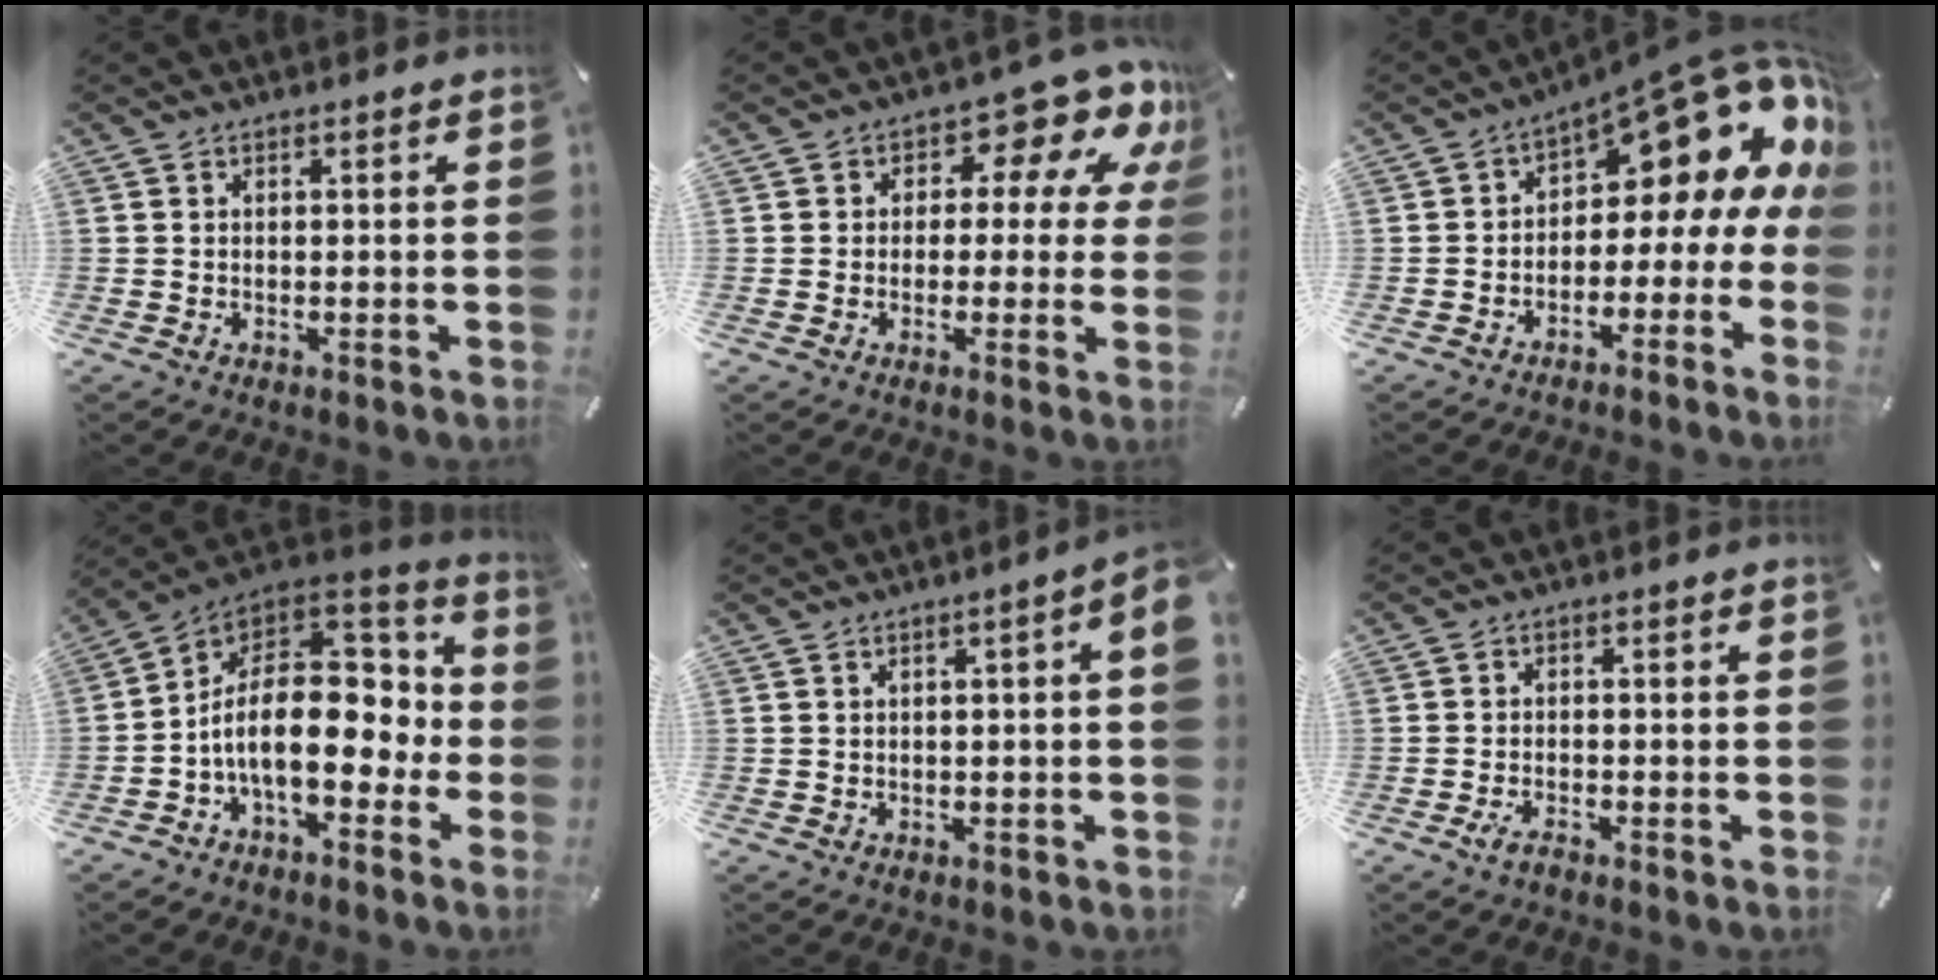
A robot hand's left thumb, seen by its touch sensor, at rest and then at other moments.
{"total": 11.7, "force": [5.9, 6.2, 7.9], "torque": [-0.101, -0.043, 0.099]}
{"total": 13.3, "force": [8.3, 5.9, 8.6], "torque": [-0.101, -0.078, 0.130]}
{"total": 19.2, "force": [-1.7, 11.3, 15.5], "torque": [-0.274, -0.008, -0.025]}
{"total": 3.1, "force": [0.2, 0.2, 3.1], "torque": [-0.054, -0.001, 0.003]}
{"total": 2.8, "force": [-1.9, 1.2, 1.6], "torque": [-0.034, 0.008, -0.038]}